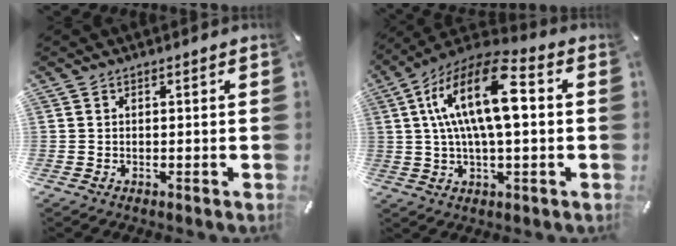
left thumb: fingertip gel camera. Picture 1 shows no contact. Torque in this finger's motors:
{"motor_torque": [2.48, 2.53, 1.81, -0.96, 0.29]}